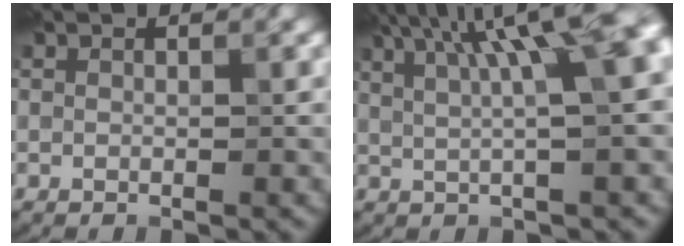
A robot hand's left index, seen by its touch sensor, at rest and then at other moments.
{"total": 11.7, "force": [4.5, 3.5, 10.2], "torque": [-0.104, 0.038, 0.056]}